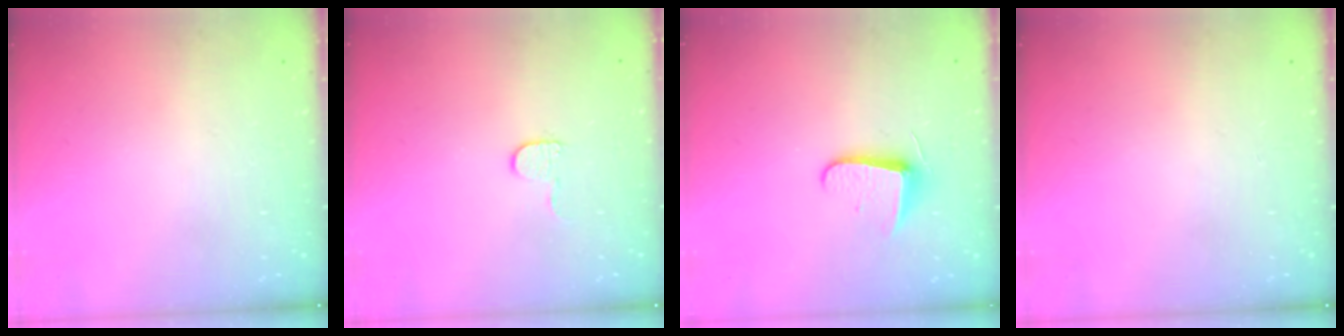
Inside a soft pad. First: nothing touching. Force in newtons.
{"total": 5.0, "press": 4.9, "slide": 0.5}
{"total": 7.8, "press": 7.7, "slide": 0.4}
{"total": 0.0}